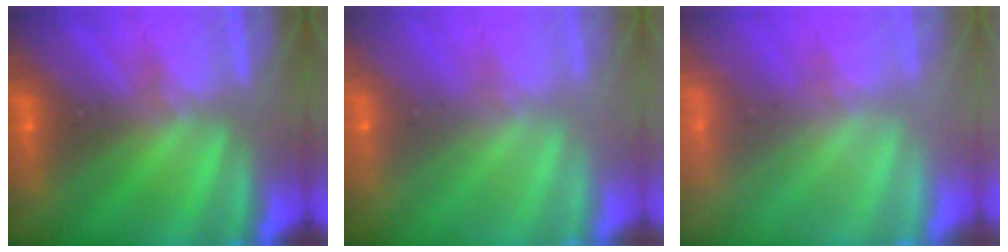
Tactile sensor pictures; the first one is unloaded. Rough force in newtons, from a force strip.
{"total": 7.5}
{"total": 6.9}